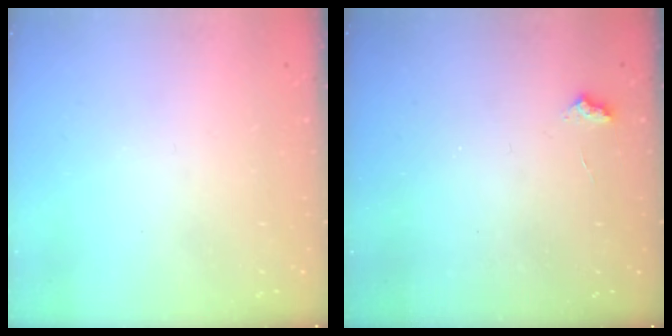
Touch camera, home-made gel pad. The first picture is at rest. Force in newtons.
{"total": 3.0, "press": 2.9, "slide": 0.5}